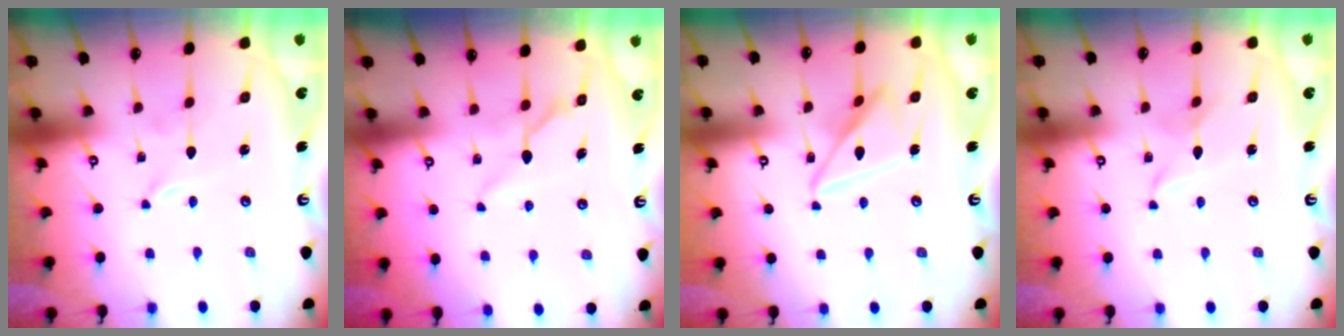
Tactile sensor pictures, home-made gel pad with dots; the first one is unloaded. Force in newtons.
{"total": 6.2, "press": 6.2, "slide": 0.6}
{"total": 12.2, "press": 12.1, "slide": 1.1}
{"total": 2.6, "press": 2.6, "slide": 0.3}